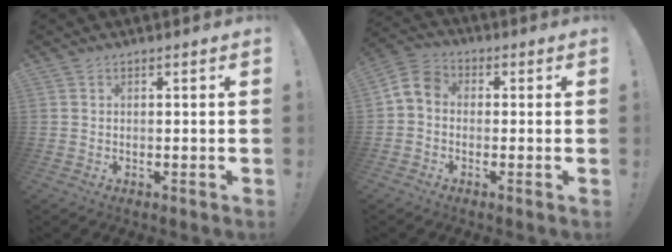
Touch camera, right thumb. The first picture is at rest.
{"total": 6.4, "force": [-0.7, 4.9, 4.1], "torque": [-0.095, 0.016, -0.008]}